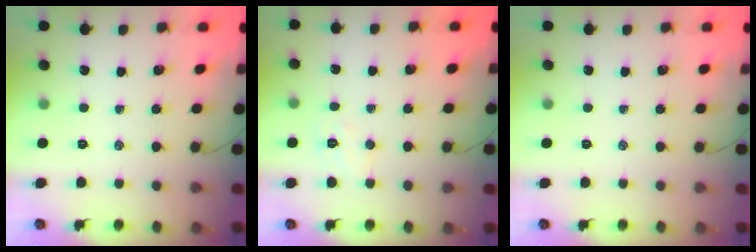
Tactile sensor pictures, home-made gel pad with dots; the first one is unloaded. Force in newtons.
{"total": 4.9, "press": 4.8, "slide": 1.1}
{"total": 0.0}